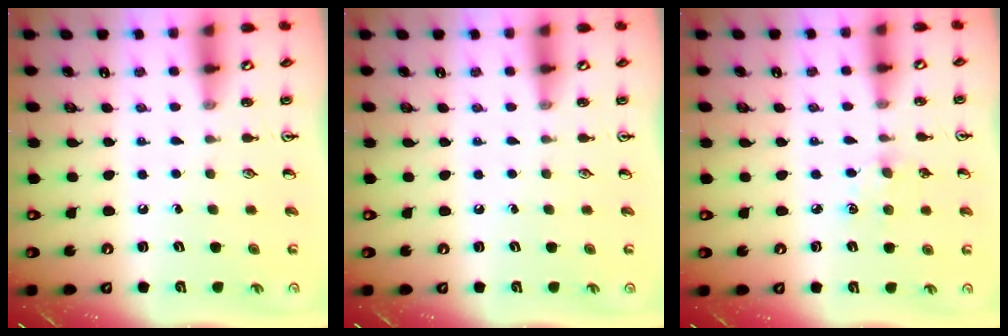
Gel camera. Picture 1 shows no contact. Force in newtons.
{"total": 0.0}
{"total": 4.9, "press": 4.9, "slide": 0.7}